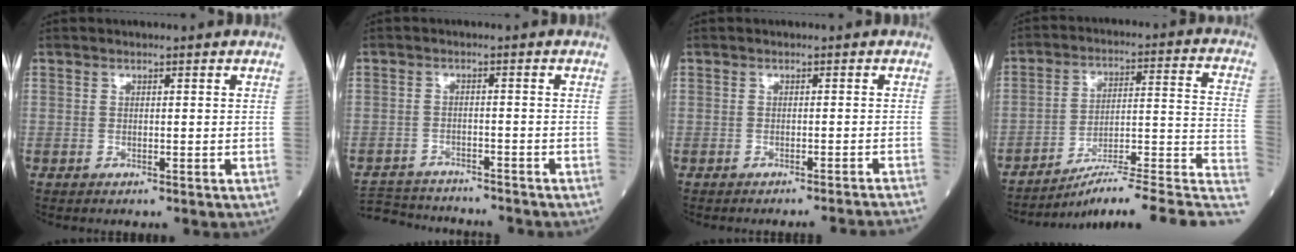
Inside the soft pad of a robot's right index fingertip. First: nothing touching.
{"total": 10.5, "force": [-10.1, 1.6, 2.5], "torque": [-0.049, 0.002, -0.153]}
{"total": 7.0, "force": [-6.6, -1.8, 1.2], "torque": [-0.002, -0.017, -0.075]}
{"total": 18.1, "force": [-13.6, 0.1, 12.0], "torque": [-0.123, 0.039, -0.201]}